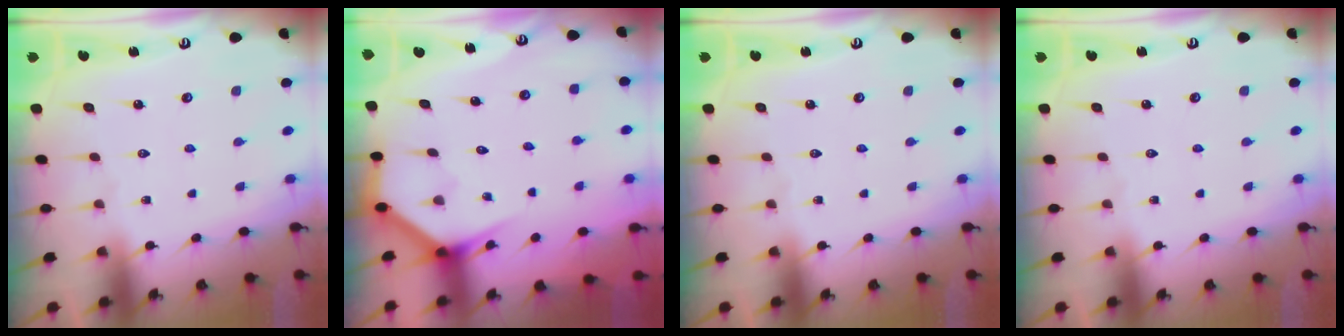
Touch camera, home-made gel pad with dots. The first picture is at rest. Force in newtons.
{"total": 3.6, "press": 3.6, "slide": 0.3}
{"total": 0.0}
{"total": 0.0}